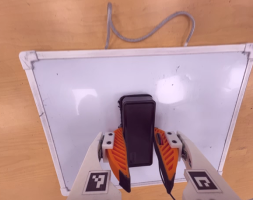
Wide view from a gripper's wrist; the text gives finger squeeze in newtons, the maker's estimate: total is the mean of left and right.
{"total": 13.7, "left": 13.7, "right": 13.6}